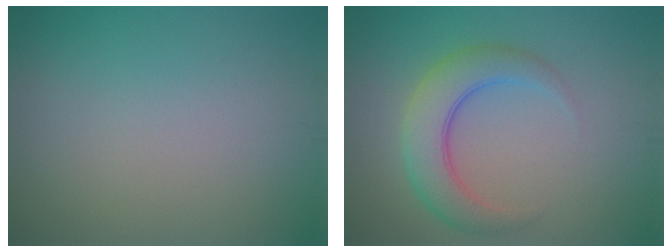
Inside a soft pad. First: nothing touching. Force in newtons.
{"total": 5.0, "press": 5.0, "slide": 0.2}